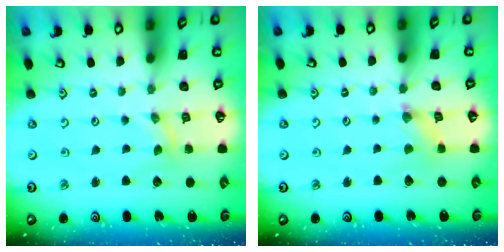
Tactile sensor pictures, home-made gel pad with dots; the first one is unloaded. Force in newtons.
{"total": 1.2, "press": 1.2, "slide": 0.3}